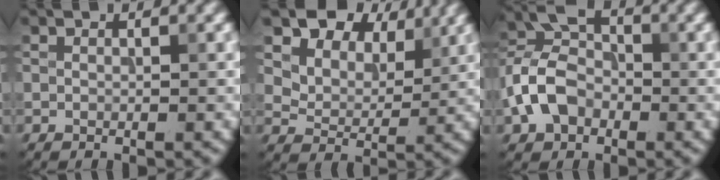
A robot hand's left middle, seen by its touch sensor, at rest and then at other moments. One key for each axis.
{"total": 7.0, "fx": 4.8, "fy": 4.2, "fz": 2.9, "tx": -0.060, "ty": -0.009, "tz": 0.091}
{"total": 6.4, "fx": -2.2, "fy": 4.5, "fz": 4.1, "tx": -0.081, "ty": 0.015, "tz": -0.057}